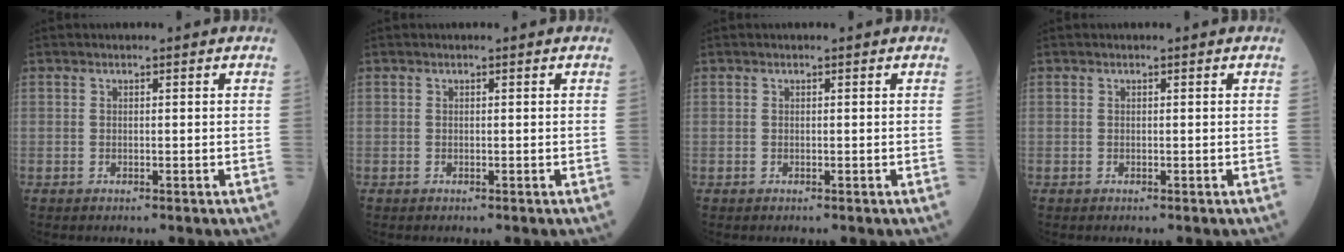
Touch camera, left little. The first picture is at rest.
{"total": 0.0}
{"total": 0.0}
{"total": 0.0}